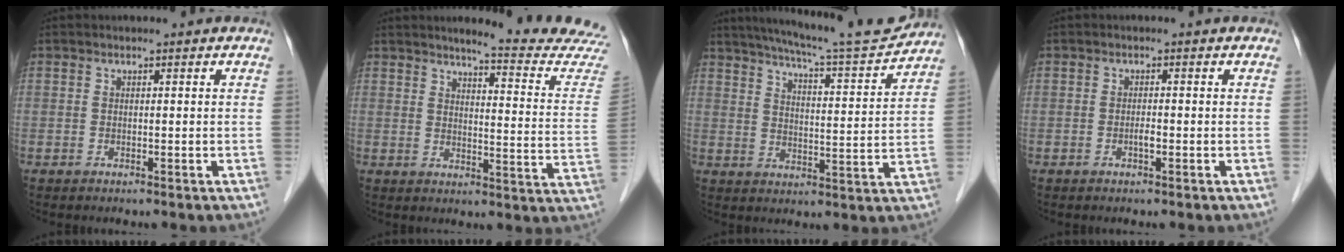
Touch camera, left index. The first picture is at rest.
{"total": 15.2, "force": [14.5, -1.3, 4.2], "torque": [-0.052, -0.120, 0.153]}
{"total": 14.5, "force": [13.2, 0.2, 6.0], "torque": [-0.099, -0.017, 0.184]}
{"total": 1.4, "force": [-1.1, 0.1, 0.7], "torque": [-0.016, -0.005, -0.019]}